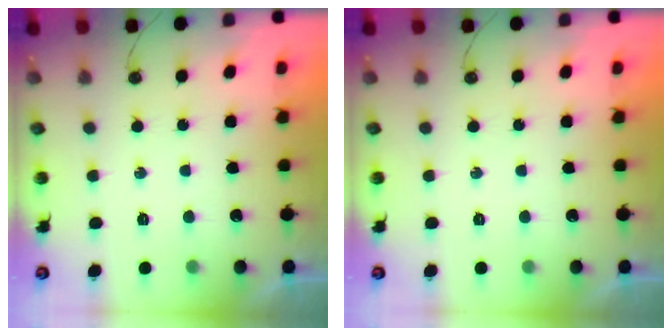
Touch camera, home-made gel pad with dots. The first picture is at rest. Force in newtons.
{"total": 0.0}